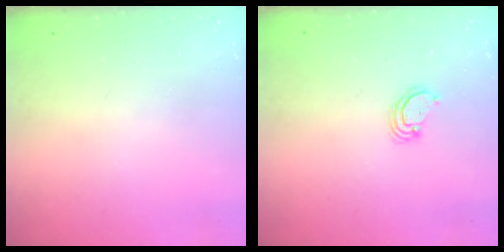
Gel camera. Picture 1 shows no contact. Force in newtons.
{"total": 2.6, "press": 2.6, "slide": 0.2}